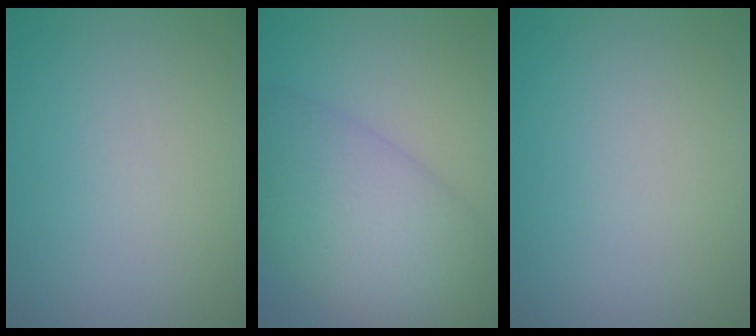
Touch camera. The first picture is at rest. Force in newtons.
{"total": 9.7, "press": 9.7, "slide": 0.3}
{"total": 0.0}